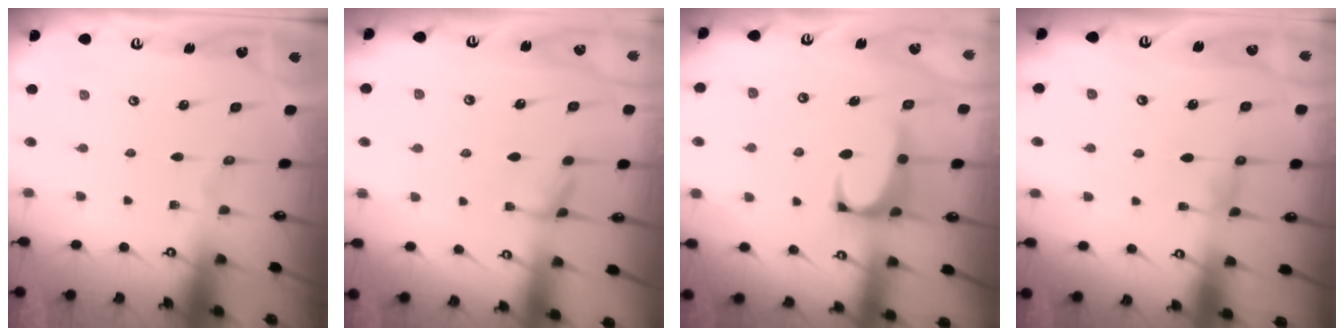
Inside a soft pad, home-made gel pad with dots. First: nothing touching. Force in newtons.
{"total": 1.9, "press": 1.9, "slide": 0.5}
{"total": 1.6, "press": 1.3, "slide": 0.8}
{"total": 0.5, "press": 0.4, "slide": 0.4}